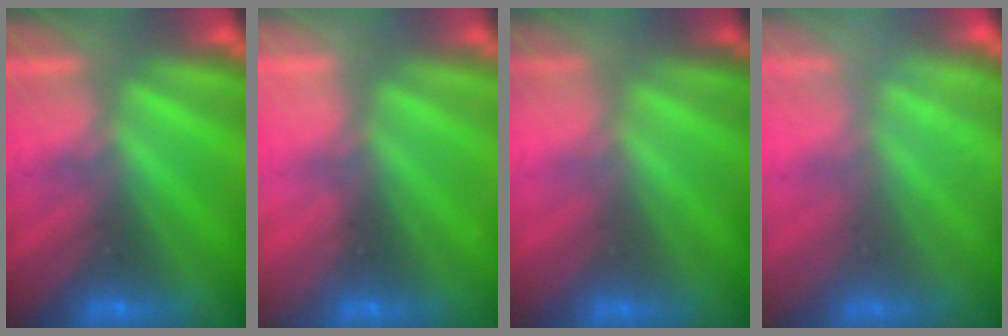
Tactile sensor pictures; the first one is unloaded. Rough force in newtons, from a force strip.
{"total": 2.4}
{"total": 2.4}
{"total": 2.4}